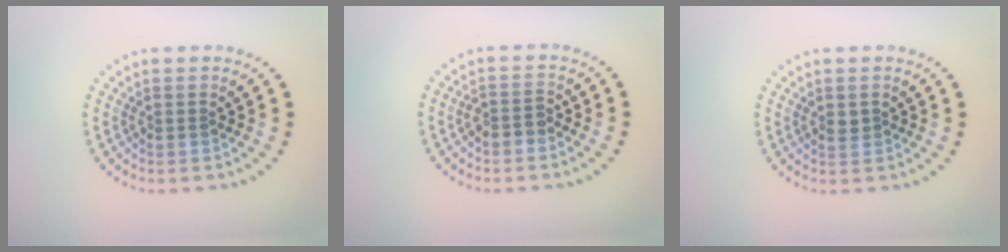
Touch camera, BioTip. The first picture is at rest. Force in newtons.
{"total": 1.7, "press": 1.5, "slide": 0.9}
{"total": 0.8, "press": 0.8, "slide": 0.1}